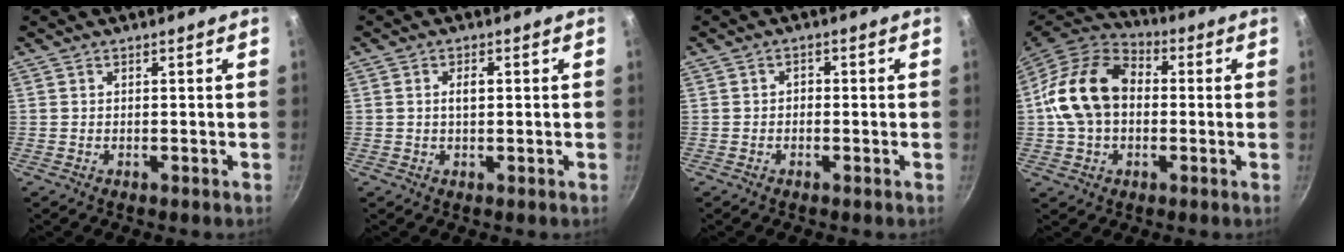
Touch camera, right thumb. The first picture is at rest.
{"total": 2.4, "force": [0.3, 1.2, 2.0], "torque": [-0.030, 0.006, 0.004]}
{"total": 1.3, "force": [-0.3, 1.0, 0.7], "torque": [-0.010, 0.007, -0.008]}
{"total": 16.9, "force": [0.4, 12.2, 11.6], "torque": [-0.194, 0.035, -0.005]}